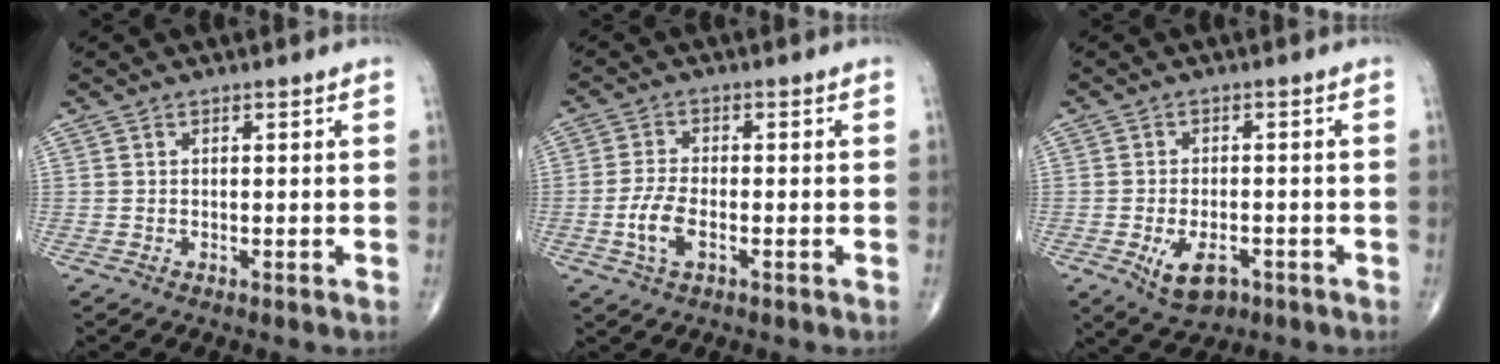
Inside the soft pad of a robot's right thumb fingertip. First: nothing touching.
{"total": 5.4, "force": [-1.7, 2.4, 4.5], "torque": [-0.102, 0.007, -0.034]}
{"total": 6.7, "force": [-2.8, 3.7, 4.8], "torque": [-0.075, 0.005, -0.039]}